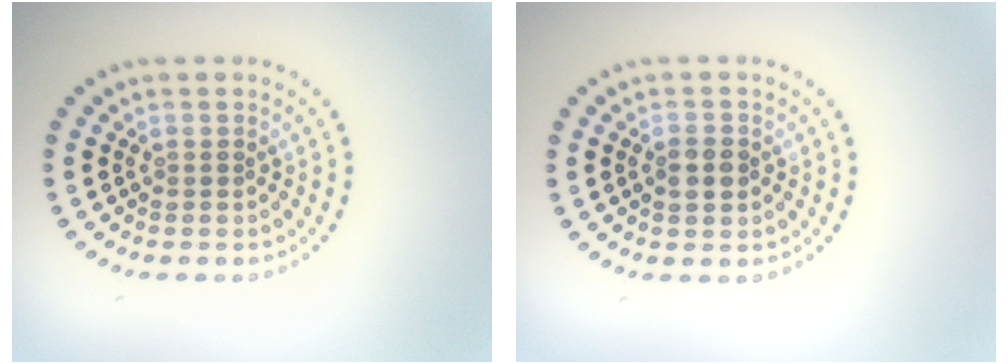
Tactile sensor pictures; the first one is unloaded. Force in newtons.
{"total": 1.8, "press": 1.7, "slide": 0.3}